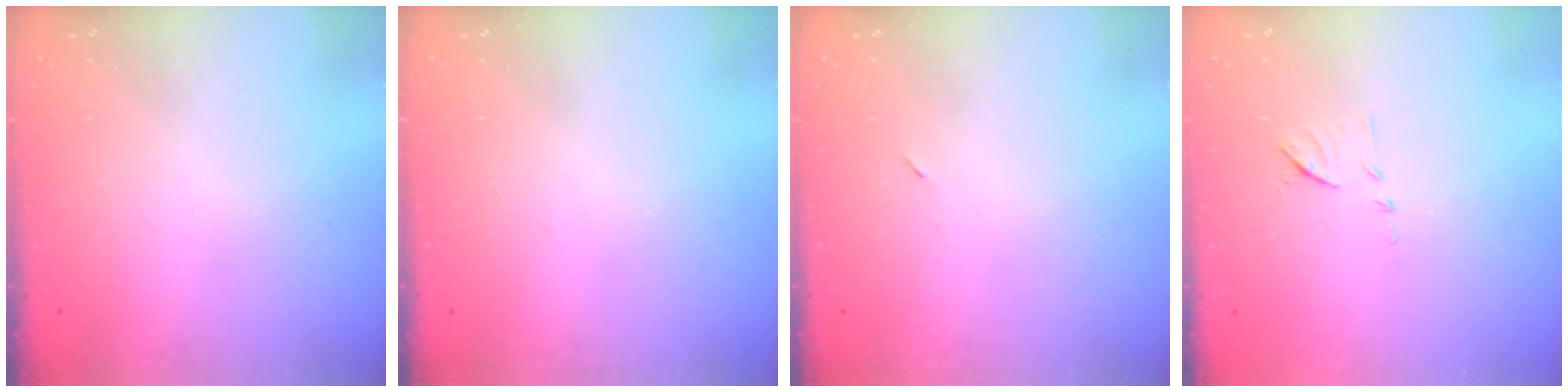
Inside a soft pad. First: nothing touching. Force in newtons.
{"total": 0.0}
{"total": 2.3, "press": 2.0, "slide": 1.2}
{"total": 8.2, "press": 8.2, "slide": 0.2}